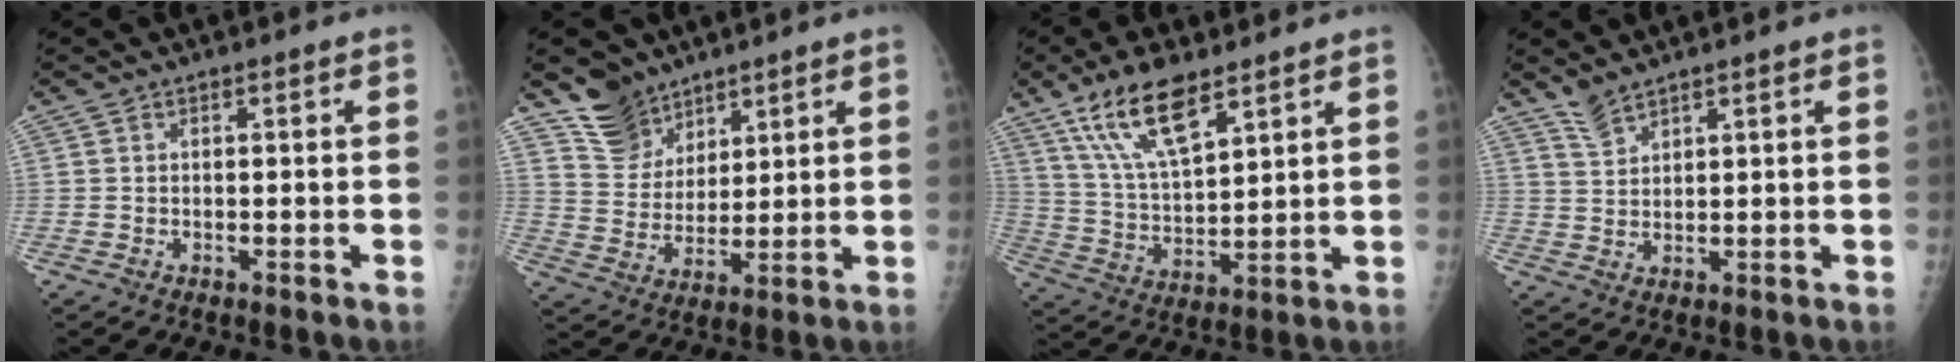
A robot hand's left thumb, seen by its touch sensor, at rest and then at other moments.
{"total": 8.4, "force": [6.4, 5.4, 0.6], "torque": [0.021, -0.056, 0.131]}
{"total": 13.5, "force": [8.5, 4.8, 9.4], "torque": [-0.157, -0.034, 0.168]}
{"total": 2.9, "force": [2.7, 0.7, 1.0], "torque": [-0.017, -0.009, 0.059]}